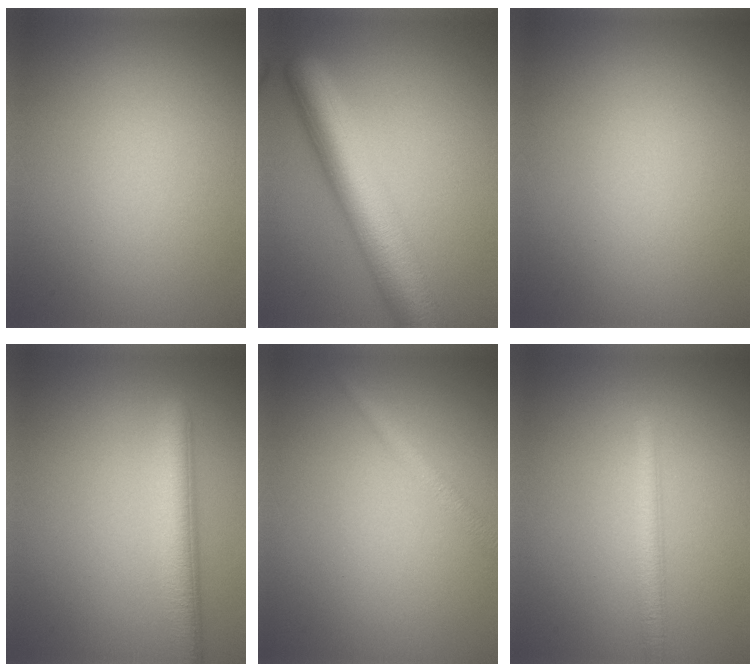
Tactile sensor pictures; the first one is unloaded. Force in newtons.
{"total": 8.2, "press": 8.2, "slide": 0.3}
{"total": 0.0}
{"total": 4.3, "press": 4.3, "slide": 0.2}
{"total": 1.6, "press": 1.6, "slide": 0.0}
{"total": 2.4, "press": 2.4, "slide": 0.1}